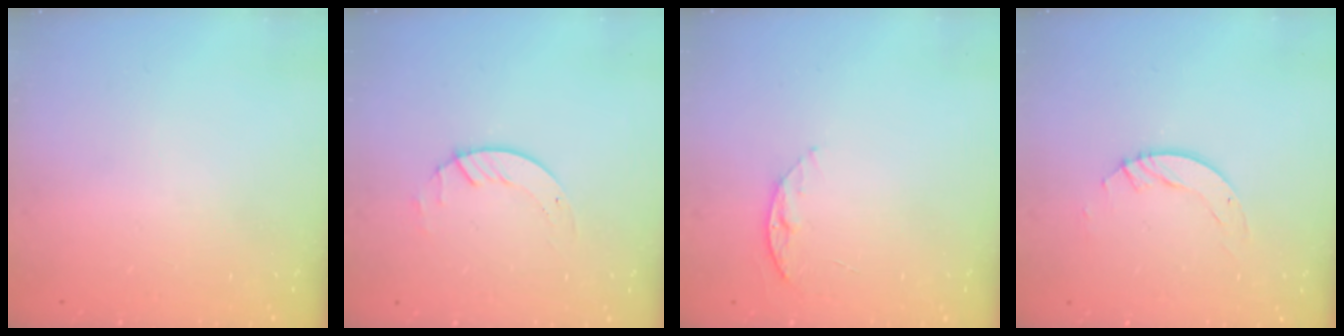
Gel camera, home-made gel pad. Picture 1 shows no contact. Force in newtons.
{"total": 2.7, "press": 2.7, "slide": 0.3}
{"total": 6.4, "press": 6.3, "slide": 0.7}
{"total": 4.1, "press": 4.1, "slide": 0.4}